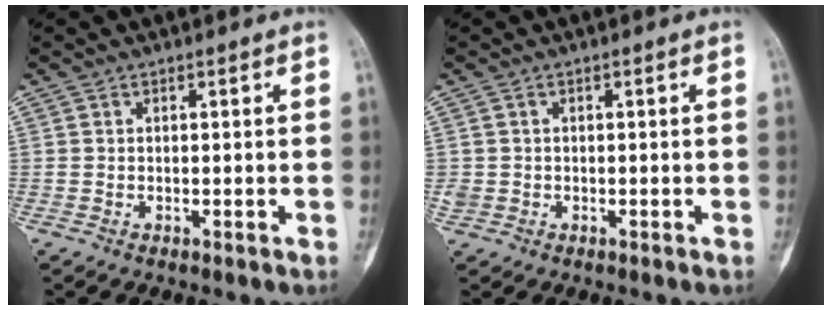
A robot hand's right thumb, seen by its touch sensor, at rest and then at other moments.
{"total": 1.8, "force": [-0.2, 1.7, 0.5], "torque": [-0.007, 0.005, 0.000]}